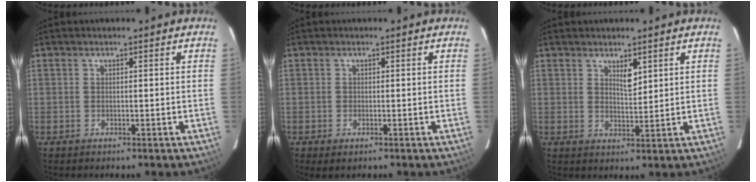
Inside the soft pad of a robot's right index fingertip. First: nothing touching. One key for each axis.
{"total": 1.4, "fx": -0.7, "fy": 0.6, "fz": 1.0, "tx": -0.017, "ty": -0.002, "tz": -0.005}
{"total": 2.6, "fx": 1.6, "fy": 0.8, "fz": 1.9, "tx": -0.037, "ty": -0.005, "tz": 0.033}